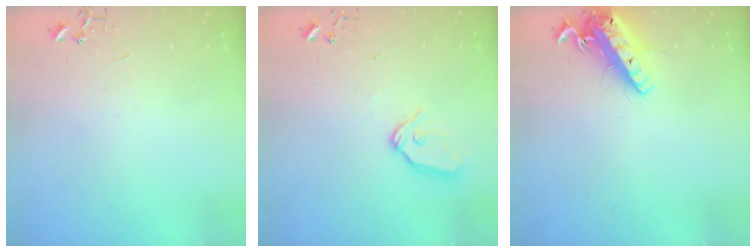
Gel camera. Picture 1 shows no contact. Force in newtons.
{"total": 9.9, "press": 9.8, "slide": 1.2}
{"total": 15.0, "press": 14.7, "slide": 3.1}